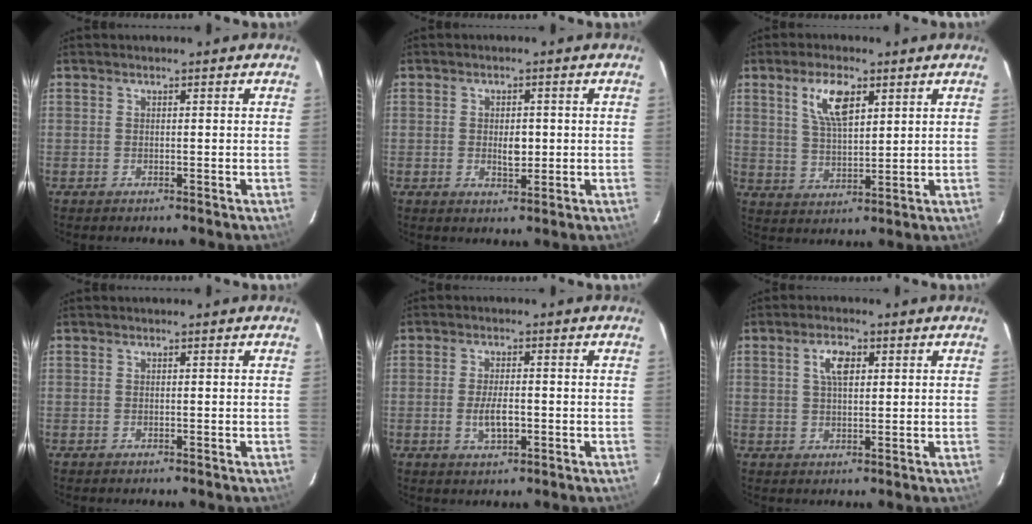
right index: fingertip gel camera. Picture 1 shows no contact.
{"total": 3.6, "force": [-0.2, 2.0, 3.0], "torque": [-0.052, -0.001, -0.001]}
{"total": 8.0, "force": [3.9, 3.3, 6.2], "torque": [-0.116, 0.009, 0.078]}
{"total": 0.0}
{"total": 4.6, "force": [-1.1, 1.9, 4.1], "torque": [-0.082, -0.005, -0.017]}
{"total": 4.8, "force": [2.1, 2.3, 3.6], "torque": [-0.065, 0.009, 0.039]}